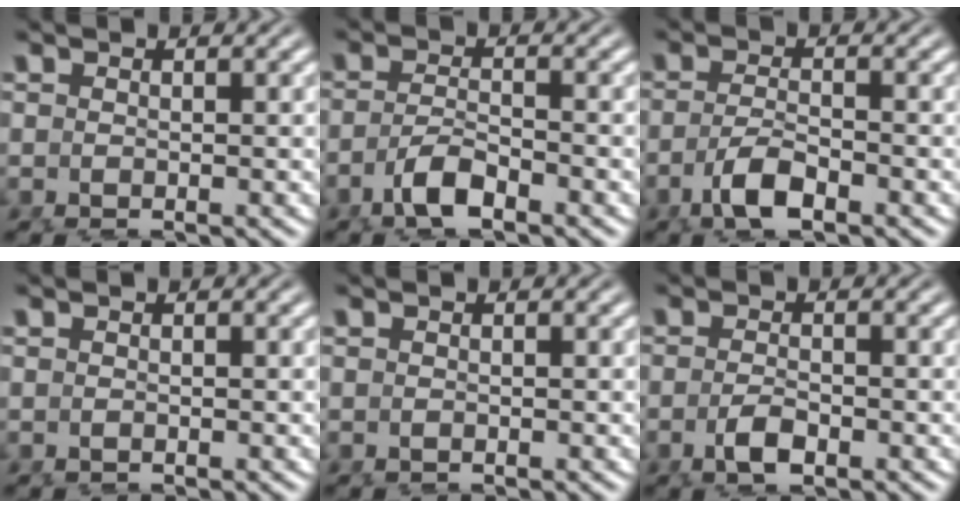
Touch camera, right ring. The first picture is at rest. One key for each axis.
{"total": 2.4, "fx": -1.7, "fy": 0.3, "fz": 1.7, "tx": -0.029, "ty": -0.010, "tz": -0.022}
{"total": 2.7, "fx": -1.6, "fy": 0.3, "fz": 2.1, "tx": -0.041, "ty": -0.014, "tz": -0.020}
{"total": 0.0}
{"total": 0.0}
{"total": 1.6, "fx": -1.0, "fy": 0.0, "fz": 1.3, "tx": -0.022, "ty": -0.004, "tz": -0.015}